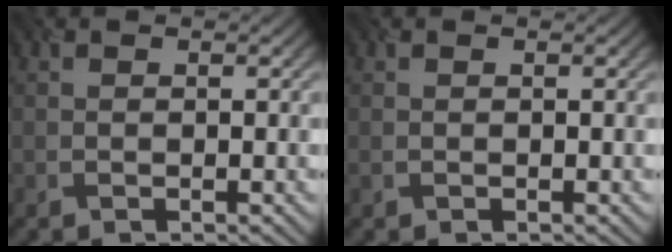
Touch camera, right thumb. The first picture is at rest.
{"total": 0.0}